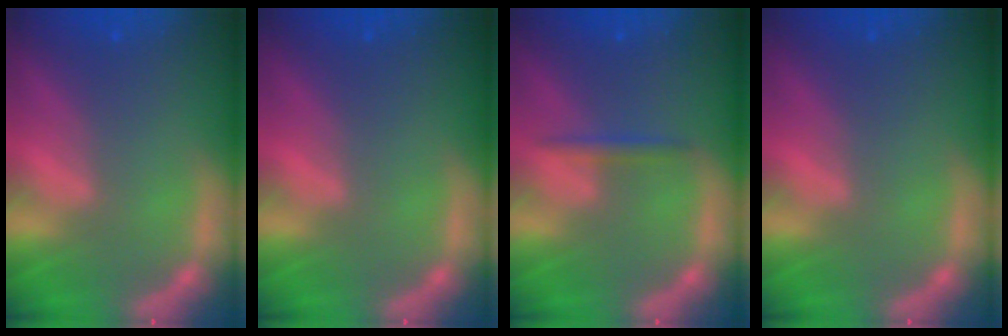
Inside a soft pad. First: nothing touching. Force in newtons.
{"total": 0.0}
{"total": 1.4}
{"total": 0.0}